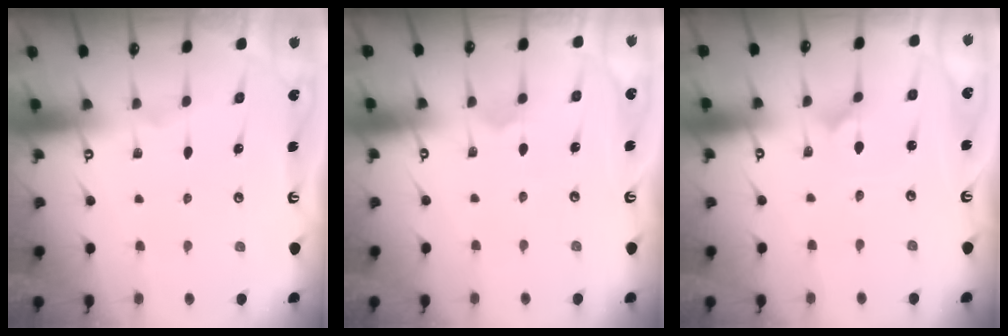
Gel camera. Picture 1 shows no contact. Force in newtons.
{"total": 2.5, "press": 2.5, "slide": 0.5}
{"total": 2.3, "press": 2.3, "slide": 0.2}